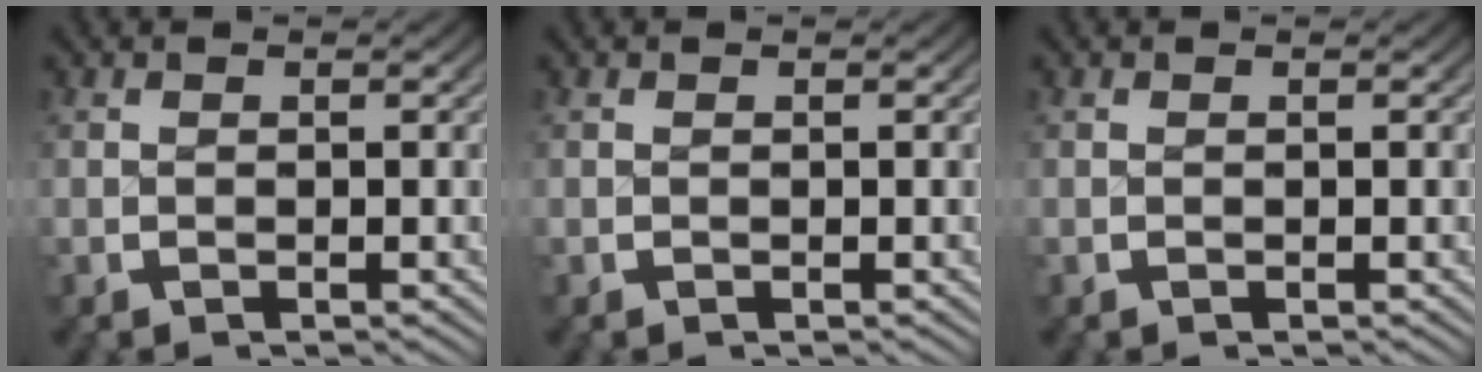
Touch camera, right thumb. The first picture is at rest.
{"total": 0.0}
{"total": 0.0}